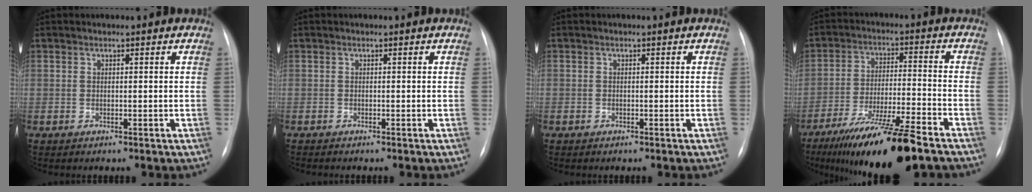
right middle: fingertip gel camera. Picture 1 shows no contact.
{"total": 0.5, "force": [-0.5, 0.0, 0.2], "torque": [-0.003, -0.001, -0.009]}
{"total": 0.0}
{"total": 15.2, "force": [-11.2, 0.3, 10.4], "torque": [-0.183, -0.036, -0.188]}